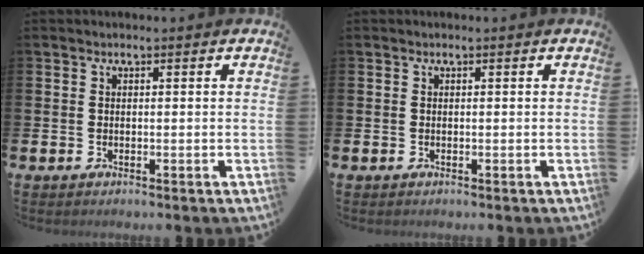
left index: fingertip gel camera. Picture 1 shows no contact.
{"total": 0.0}